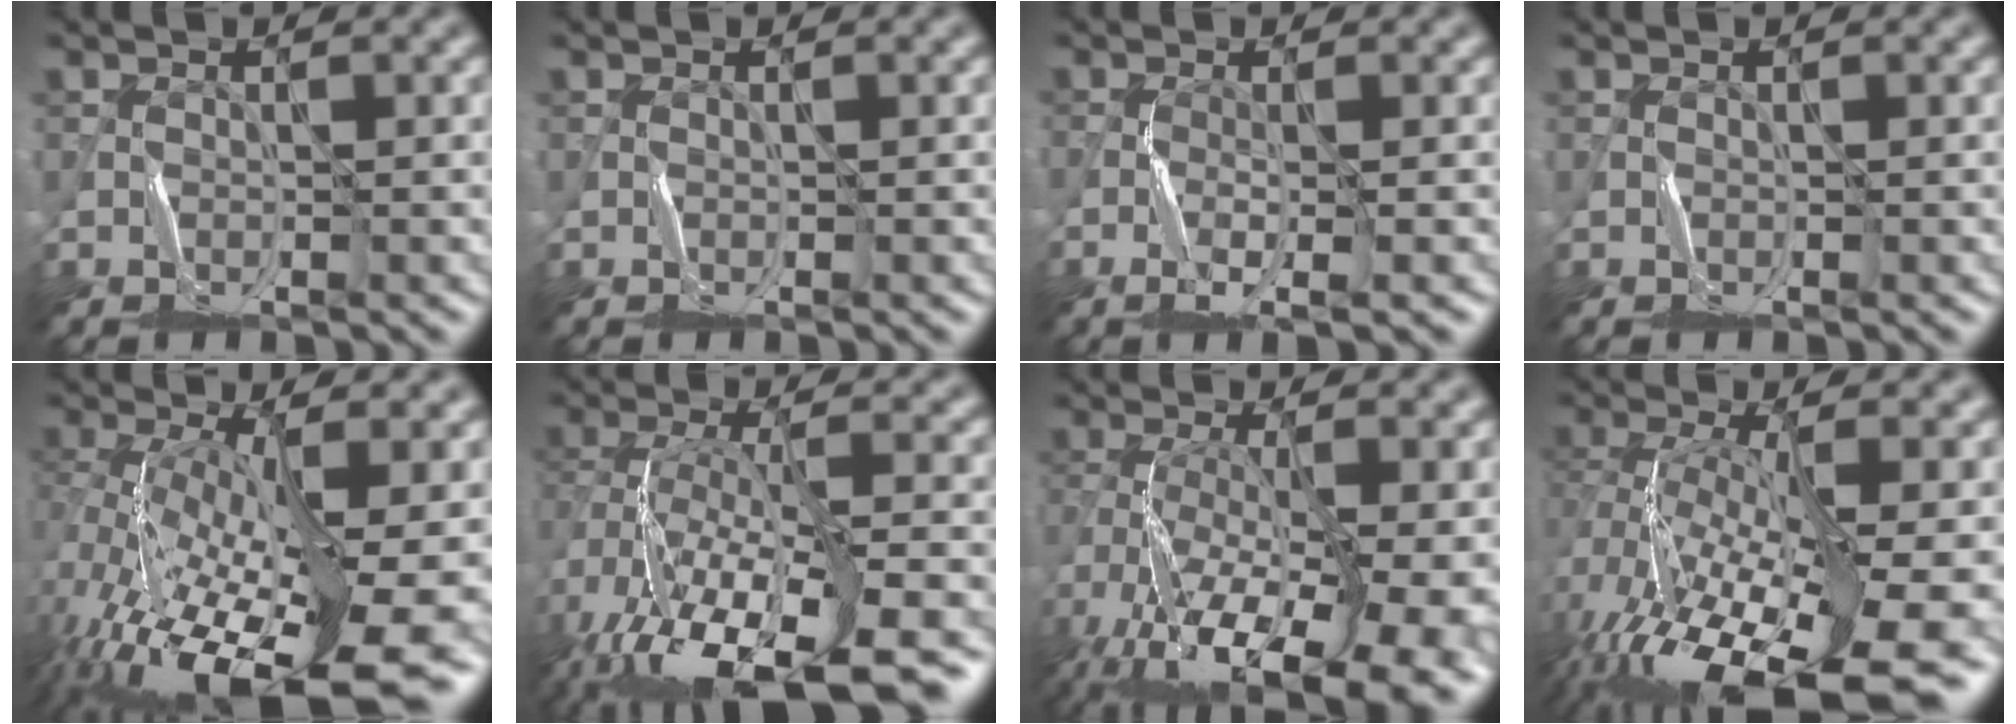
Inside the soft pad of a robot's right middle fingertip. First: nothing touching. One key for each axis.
{"total": 0.0}
{"total": 2.4, "fx": -1.0, "fy": 0.4, "fz": 2.2, "tx": -0.047, "ty": 0.002, "tz": -0.024}
{"total": 0.0}
{"total": 15.5, "fx": -4.7, "fy": 6.0, "fz": 13.5, "tx": -0.253, "ty": -0.013, "tz": -0.070}
{"total": 15.5, "fx": -9.5, "fy": 6.0, "fz": 10.6, "tx": -0.196, "ty": -0.019, "tz": -0.120}
{"total": 15.4, "fx": -7.4, "fy": 5.6, "fz": 12.3, "tx": -0.241, "ty": -0.022, "tz": -0.107}
{"total": 15.0, "fx": -7.3, "fy": 5.7, "fz": 11.9, "tx": -0.245, "ty": -0.016, "tz": -0.107}